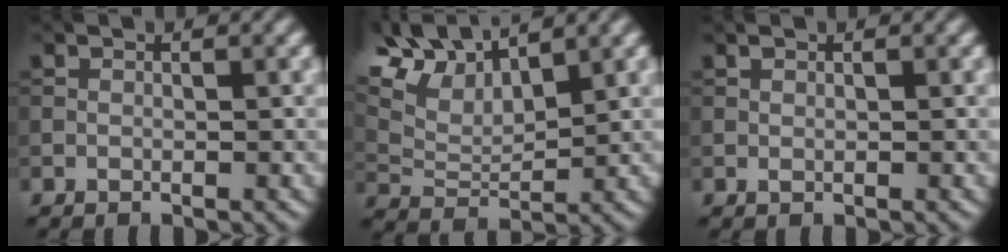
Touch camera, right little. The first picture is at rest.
{"total": 7.1, "force": [5.6, 1.8, 3.9], "torque": [-0.104, 0.020, 0.118]}
{"total": 0.6, "force": [-0.3, -0.5, -0.3], "torque": [-0.010, 0.004, 0.011]}